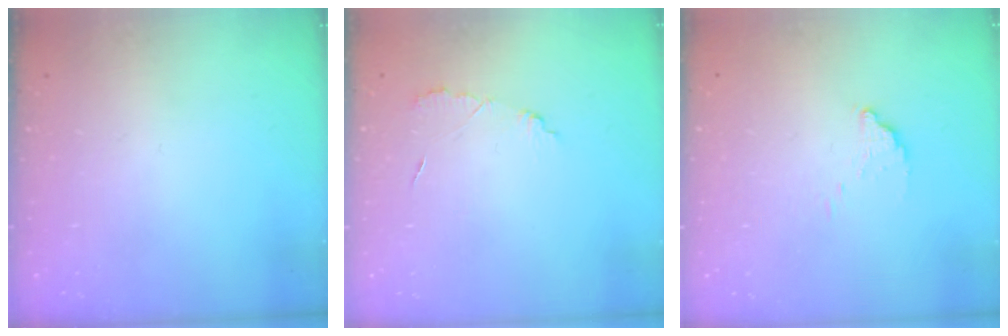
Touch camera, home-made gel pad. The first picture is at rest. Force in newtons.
{"total": 4.7, "press": 4.7, "slide": 0.4}
{"total": 2.8, "press": 2.8, "slide": 0.0}